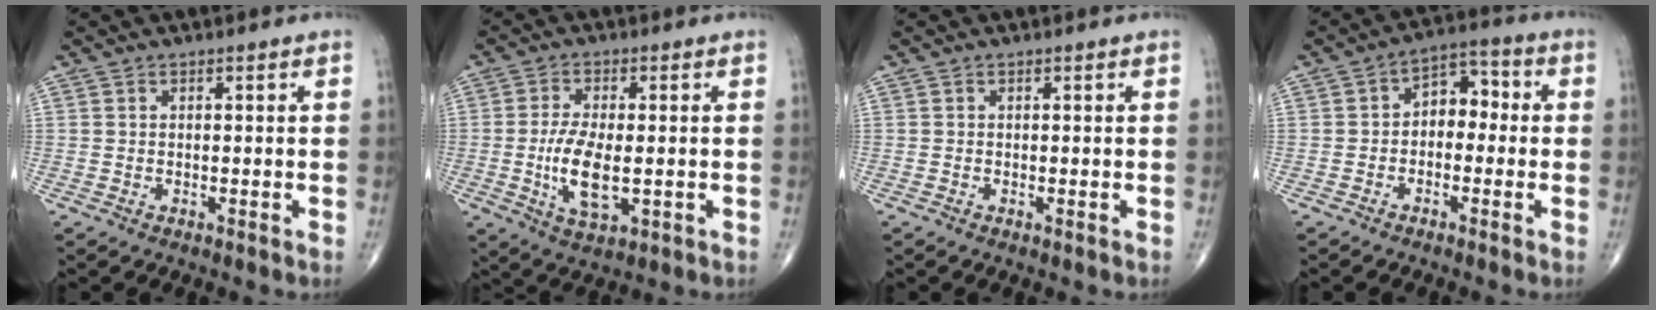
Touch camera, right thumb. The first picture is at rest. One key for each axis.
{"total": 8.9, "fx": -1.2, "fy": 3.7, "fz": 8.0, "tx": -0.156, "ty": -0.009, "tz": -0.019}
{"total": 0.0}
{"total": 6.7, "fx": -0.5, "fy": 4.6, "fz": 4.8, "tx": -0.040, "ty": 0.032, "tz": -0.024}